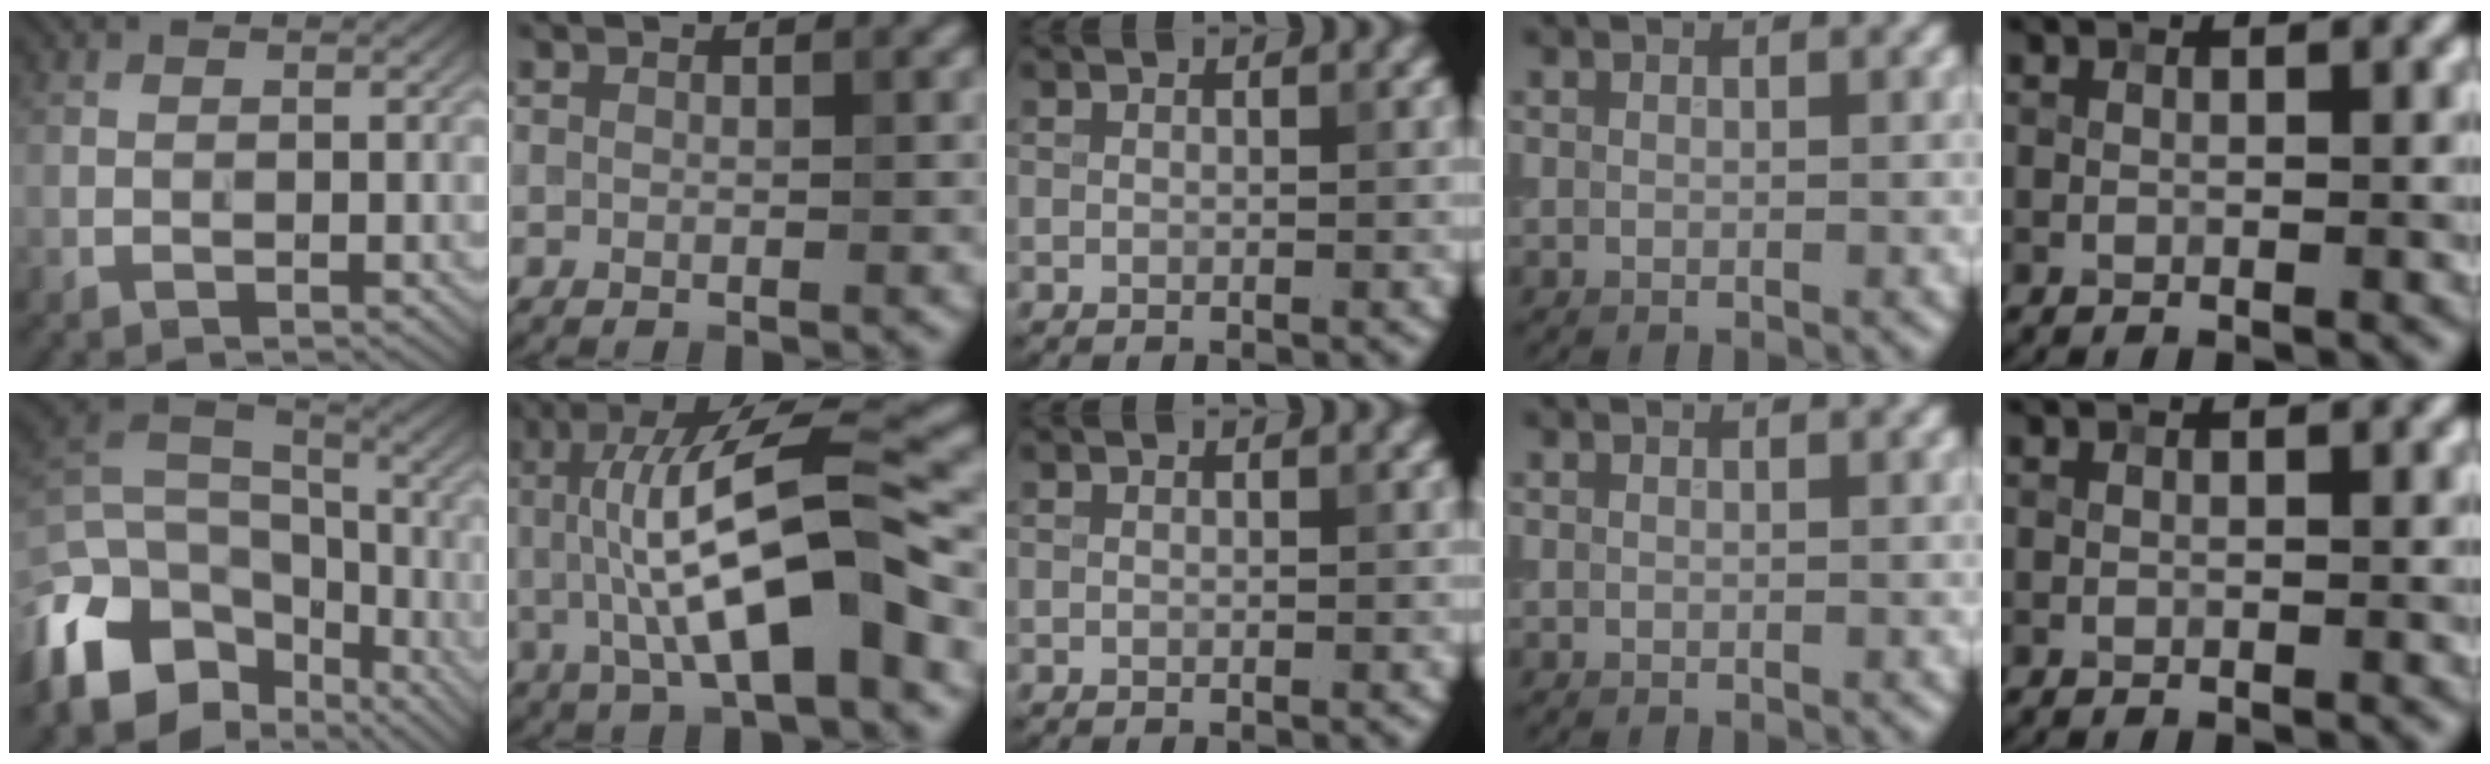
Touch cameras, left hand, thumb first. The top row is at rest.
{"thumb": {"total": 15.1, "force": [-7.7, 9.9, 8.3], "torque": [-0.213, -0.024, -0.139]}, "index": {"total": 11.0, "force": [-0.6, 3.1, 10.6], "torque": [-0.176, 0.013, -0.012]}}